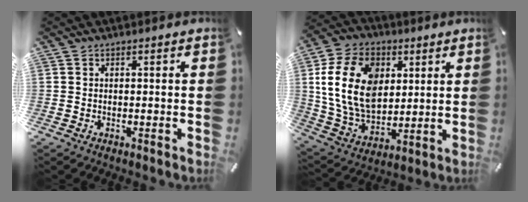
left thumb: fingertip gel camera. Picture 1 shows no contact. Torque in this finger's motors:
{"motor_torque": [2.45, 2.37, 2.07, 0.02, 0.58]}